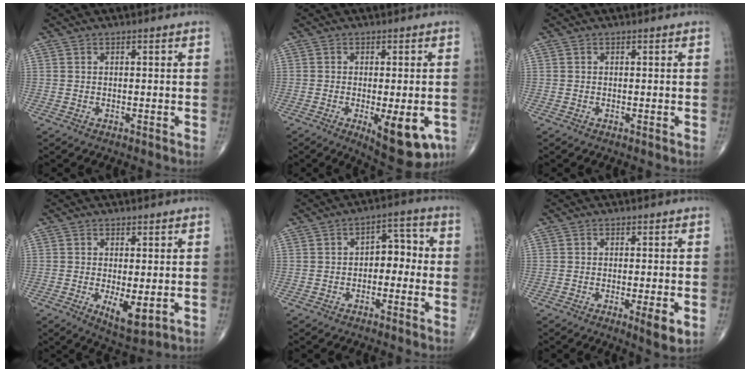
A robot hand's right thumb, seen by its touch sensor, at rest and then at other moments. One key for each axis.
{"total": 11.6, "fx": -4.4, "fy": 4.3, "fz": 9.8, "tx": -0.118, "ty": -0.007, "tz": -0.051}
{"total": 0.0}
{"total": 6.3, "fx": -1.2, "fy": 2.5, "fz": 5.6, "tx": -0.091, "ty": -0.019, "tz": -0.012}
{"total": 5.8, "fx": -0.9, "fy": 3.8, "fz": 4.3, "tx": -0.029, "ty": 0.031, "tz": -0.025}
{"total": 4.5, "fx": -1.4, "fy": 0.9, "fz": 4.2, "tx": -0.063, "ty": -0.010, "tz": -0.023}